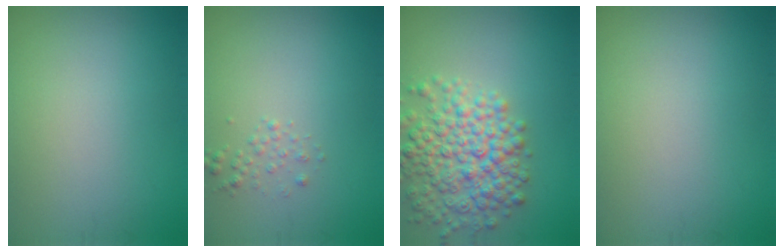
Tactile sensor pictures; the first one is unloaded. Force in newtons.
{"total": 0.9, "press": 0.9, "slide": 0.1}
{"total": 6.8, "press": 6.8, "slide": 0.3}
{"total": 0.0}